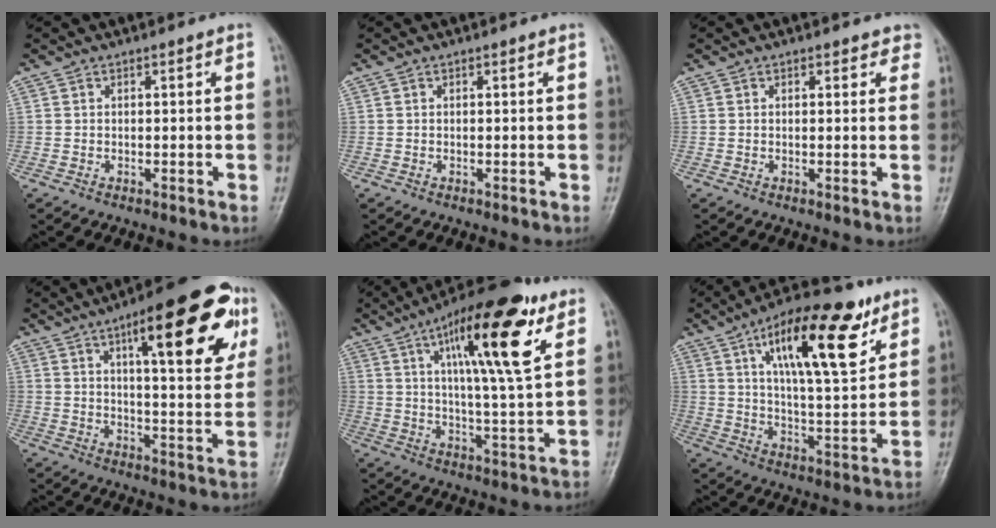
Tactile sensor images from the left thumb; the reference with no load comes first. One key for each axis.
{"total": 0.0}
{"total": 2.0, "fx": 1.4, "fy": 1.2, "fz": 0.6, "tx": 0.021, "ty": -0.003, "tz": 0.008}
{"total": 21.0, "fx": 9.6, "fy": 6.2, "fz": 17.7, "tx": -0.206, "ty": -0.017, "tz": 0.129}
{"total": 18.6, "fx": 8.5, "fy": 4.2, "fz": 16.0, "tx": -0.237, "ty": -0.028, "tz": 0.133}
{"total": 20.0, "fx": 10.0, "fy": 6.9, "fz": 15.9, "tx": -0.219, "ty": -0.033, "tz": 0.162}